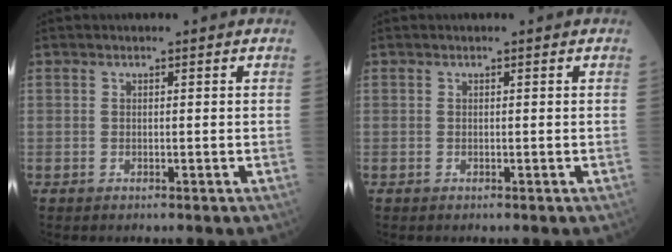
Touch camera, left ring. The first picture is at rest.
{"total": 0.0}